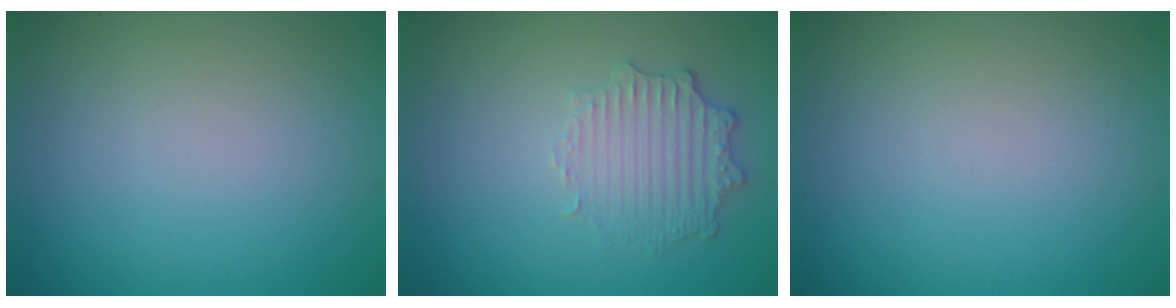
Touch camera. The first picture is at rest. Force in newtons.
{"total": 2.6, "press": 2.5, "slide": 0.7}
{"total": 0.0}